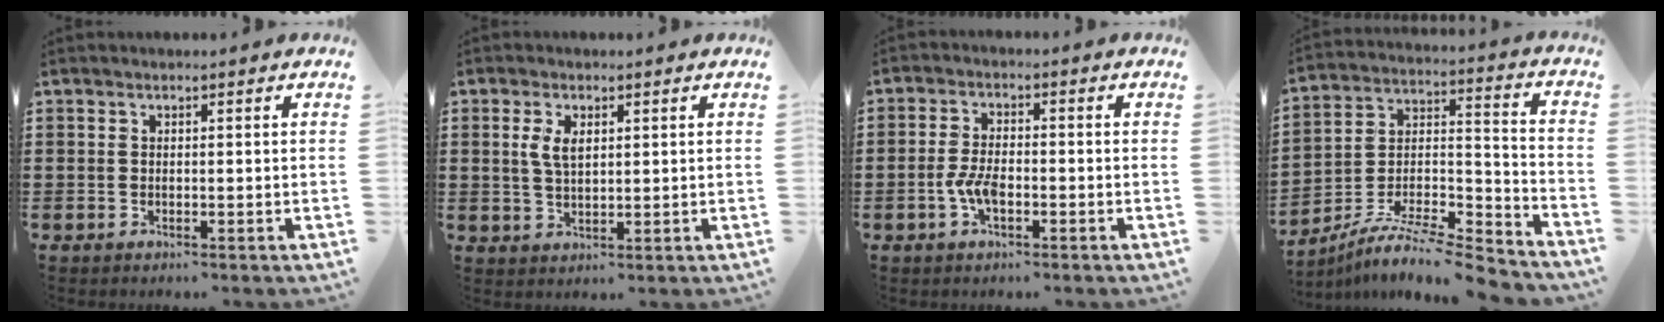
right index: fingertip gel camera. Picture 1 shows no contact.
{"total": 3.6, "force": [1.0, 1.7, 3.0], "torque": [-0.065, 0.007, 0.017]}
{"total": 4.1, "force": [-1.5, 1.6, 3.5], "torque": [-0.090, -0.008, -0.032]}
{"total": 9.4, "force": [-8.3, 1.9, 4.0], "torque": [-0.067, 0.017, -0.163]}